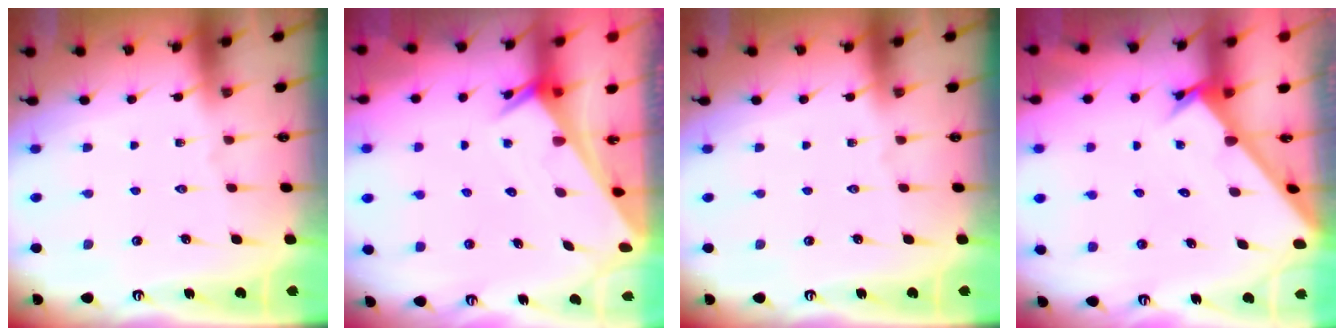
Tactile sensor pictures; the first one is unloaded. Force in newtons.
{"total": 2.5, "press": 2.5, "slide": 0.1}
{"total": 0.0}
{"total": 2.5, "press": 2.5, "slide": 0.2}